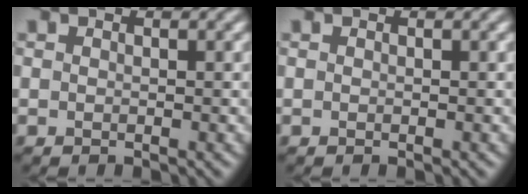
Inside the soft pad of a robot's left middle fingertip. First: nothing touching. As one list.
[{"total": 0.0}]